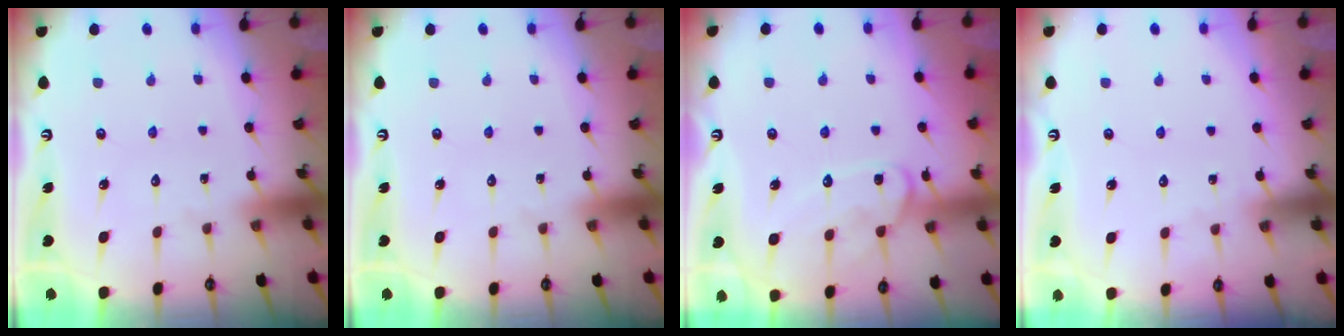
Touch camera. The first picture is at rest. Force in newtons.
{"total": 0.0}
{"total": 13.5, "press": 13.5, "slide": 1.1}
{"total": 1.5, "press": 1.5, "slide": 0.3}